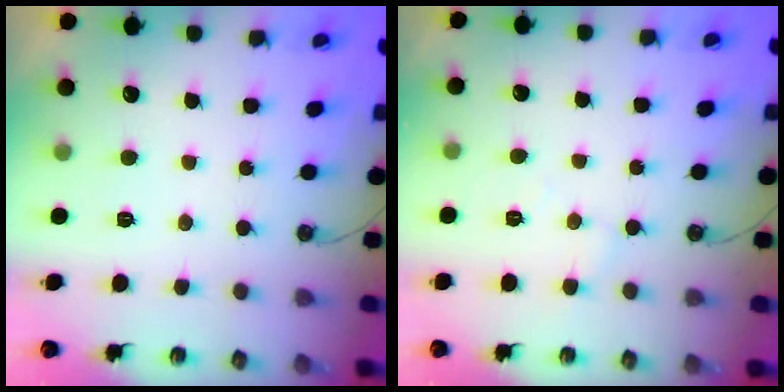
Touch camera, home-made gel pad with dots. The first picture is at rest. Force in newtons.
{"total": 3.4, "press": 3.3, "slide": 0.5}